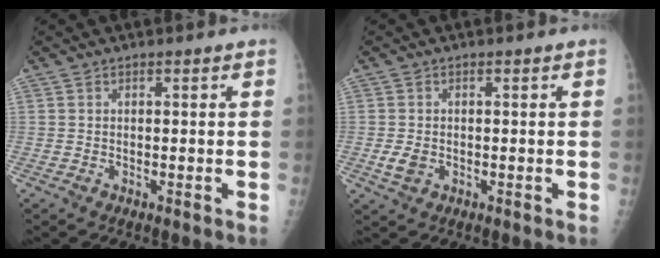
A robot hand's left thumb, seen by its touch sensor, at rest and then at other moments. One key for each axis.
{"total": 2.7, "fx": -0.6, "fy": 2.0, "fz": 1.8, "tx": -0.036, "ty": -0.002, "tz": -0.008}